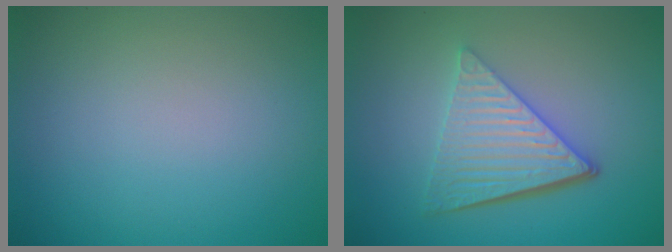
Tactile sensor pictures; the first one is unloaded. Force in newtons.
{"total": 5.7, "press": 4.0, "slide": 4.1}